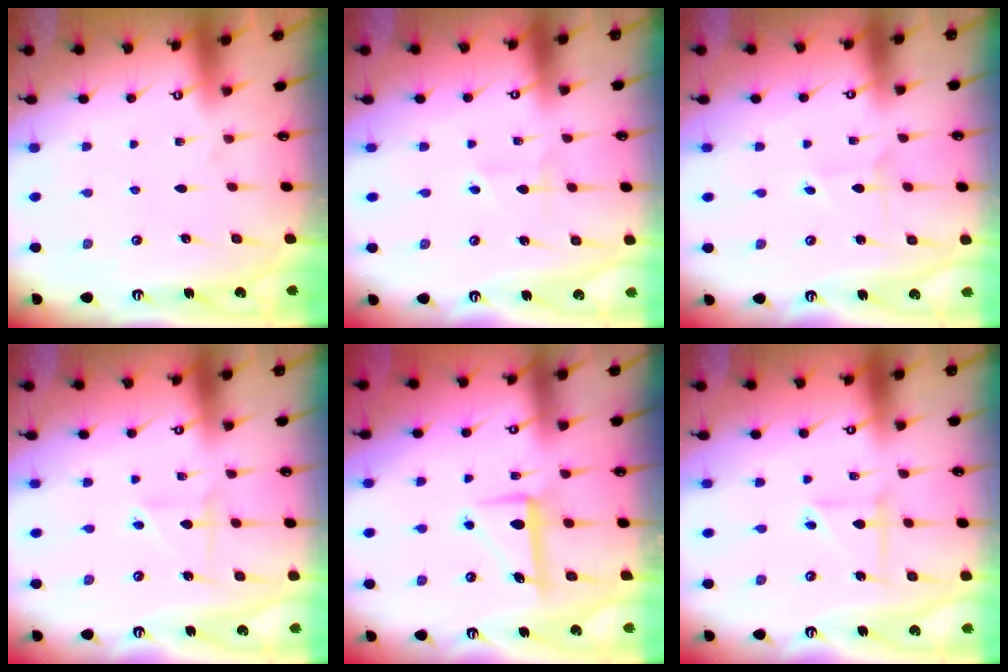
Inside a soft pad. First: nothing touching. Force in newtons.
{"total": 2.1, "press": 2.0, "slide": 0.9}
{"total": 2.2, "press": 2.2, "slide": 0.1}
{"total": 3.4, "press": 3.3, "slide": 0.6}
{"total": 7.2, "press": 7.2, "slide": 0.3}
{"total": 4.3, "press": 4.2, "slide": 0.4}